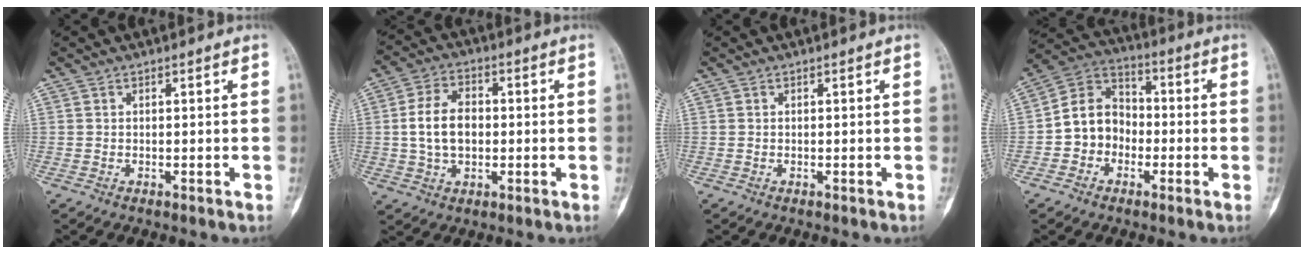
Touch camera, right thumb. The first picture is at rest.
{"total": 9.2, "force": [0.1, 6.1, 6.8], "torque": [-0.115, 0.013, 0.000]}
{"total": 0.0}
{"total": 9.7, "force": [-2.3, 8.3, 4.4], "torque": [-0.046, 0.044, -0.055]}